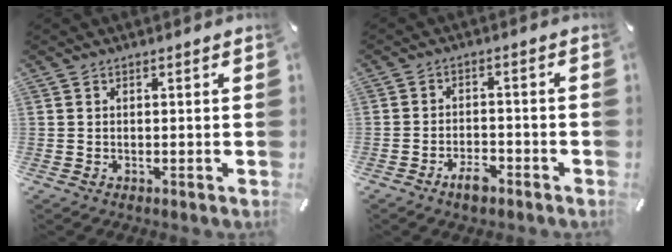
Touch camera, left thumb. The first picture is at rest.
{"total": 4.8, "force": [-3.4, 2.1, 2.7], "torque": [-0.048, 0.016, -0.062]}